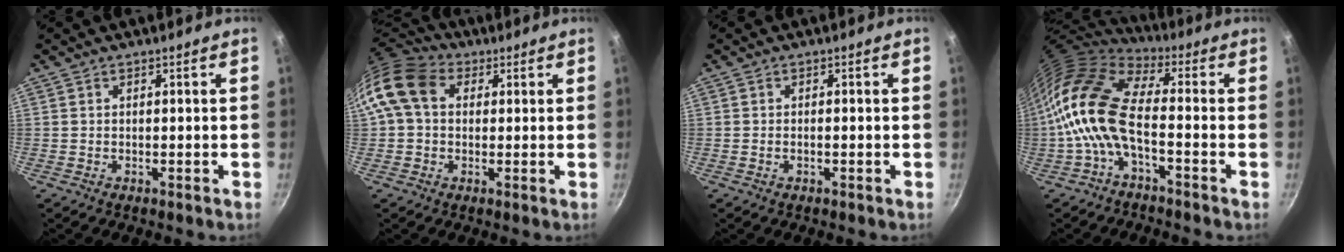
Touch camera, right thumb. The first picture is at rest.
{"total": 12.0, "force": [2.6, 9.1, 7.4], "torque": [-0.128, 0.023, 0.028]}
{"total": 0.7, "force": [-0.3, 0.3, 0.6], "torque": [-0.014, 0.004, -0.008]}
{"total": 14.0, "force": [-2.7, 6.4, 12.2], "torque": [-0.231, 0.026, -0.068]}